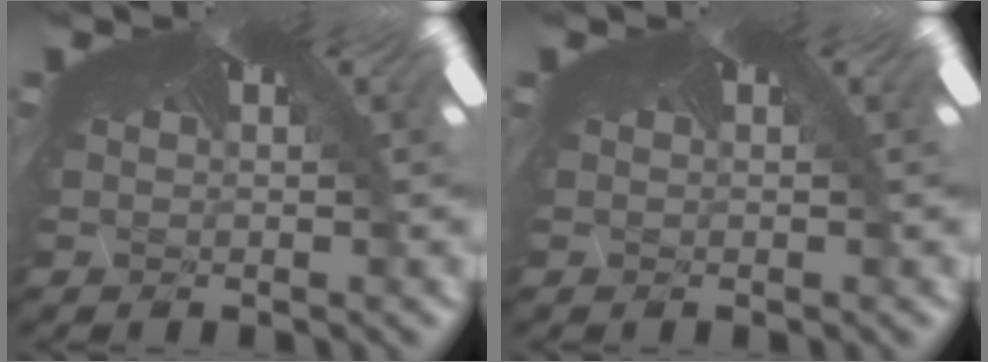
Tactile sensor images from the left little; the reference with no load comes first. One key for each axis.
{"total": 0.0}